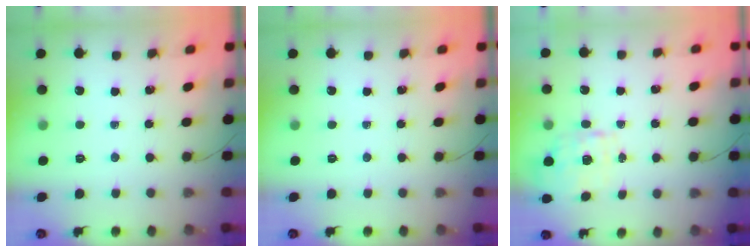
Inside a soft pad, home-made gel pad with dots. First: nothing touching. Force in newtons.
{"total": 0.0}
{"total": 1.8, "press": 1.7, "slide": 0.6}